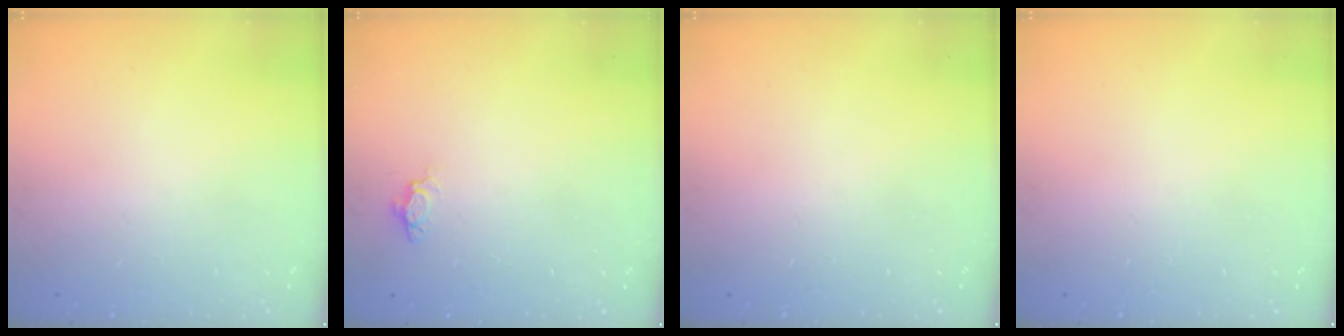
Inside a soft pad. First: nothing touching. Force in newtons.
{"total": 3.8, "press": 3.8, "slide": 0.3}
{"total": 0.0}
{"total": 0.0}